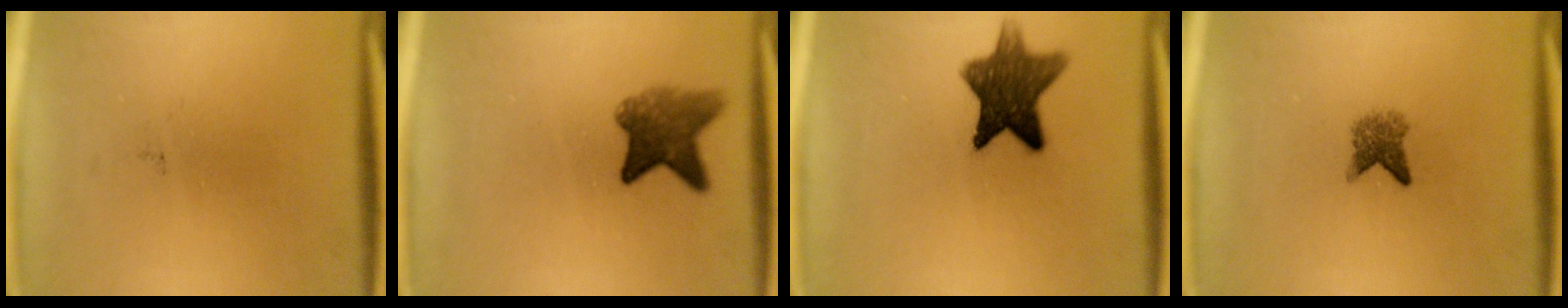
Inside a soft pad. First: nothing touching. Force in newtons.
{"total": 5.9}
{"total": 10.4}
{"total": 2.7}